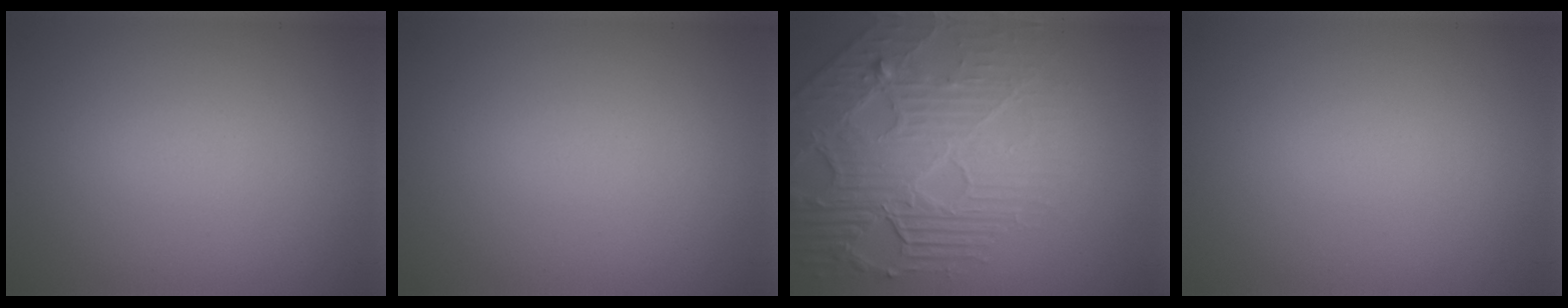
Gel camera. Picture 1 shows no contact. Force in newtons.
{"total": 0.0}
{"total": 8.2, "press": 6.0, "slide": 5.6}
{"total": 0.0}